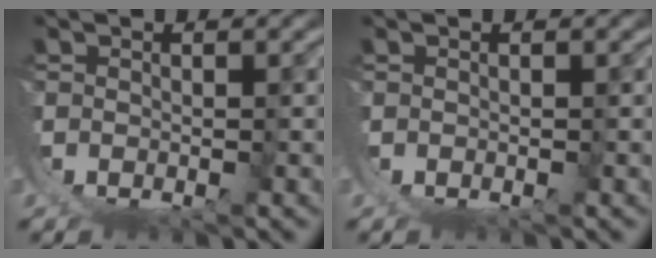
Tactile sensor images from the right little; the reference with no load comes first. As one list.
[{"total": 0.0}]